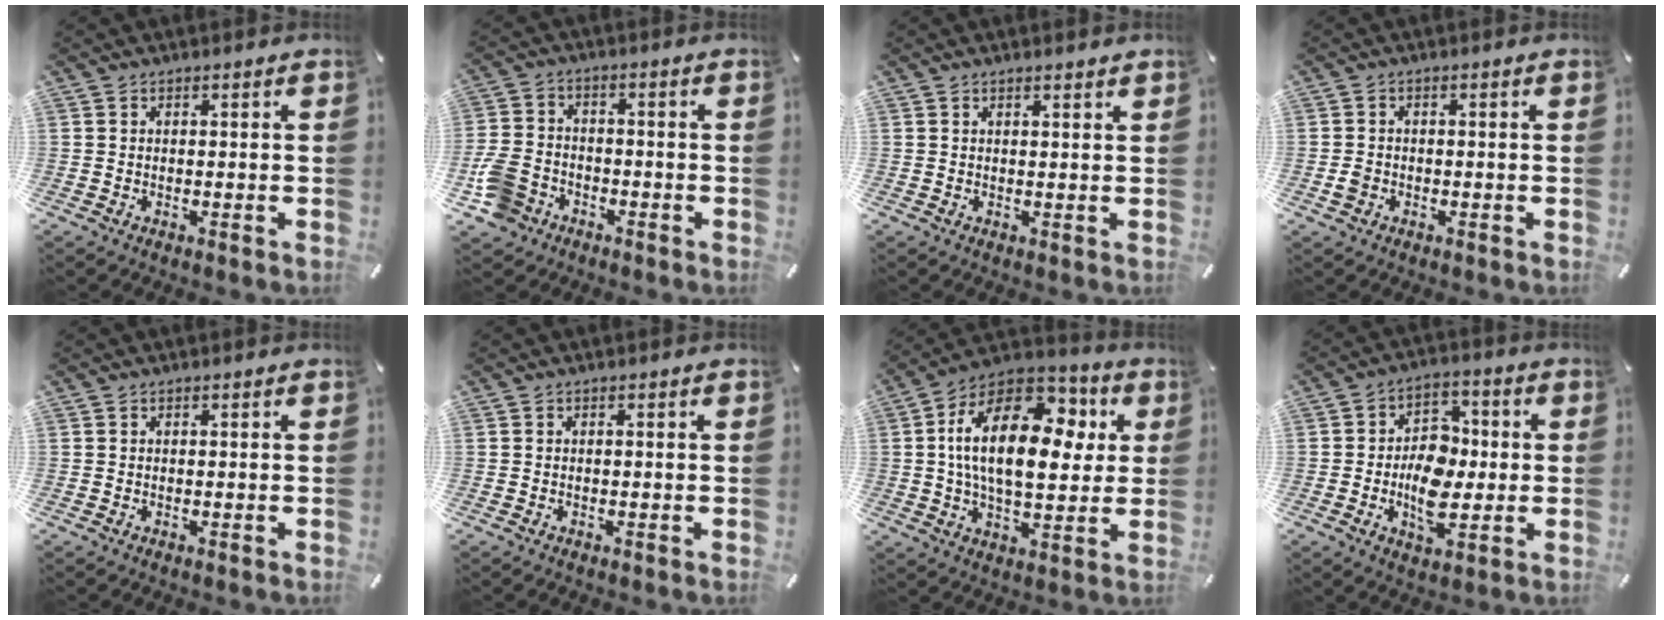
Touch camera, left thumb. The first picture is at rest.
{"total": 8.6, "force": [-4.3, 6.5, 3.6], "torque": [-0.090, 0.027, -0.081]}
{"total": 1.2, "force": [1.2, -0.1, 0.4], "torque": [-0.008, -0.003, 0.022]}
{"total": 1.9, "force": [-0.5, 1.5, 0.9], "torque": [-0.016, 0.004, -0.011]}
{"total": 0.0}
{"total": 0.0}
{"total": 22.3, "force": [4.8, 12.4, 17.8], "torque": [-0.333, -0.010, 0.071]}
{"total": 11.5, "force": [-1.9, 8.2, 7.9], "torque": [-0.122, 0.009, -0.032]}